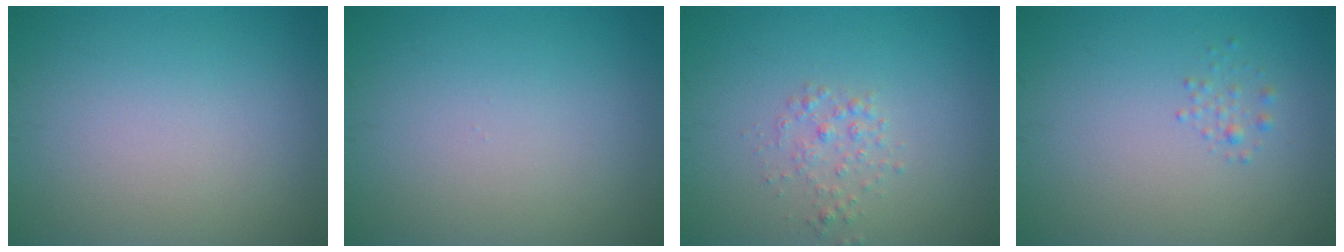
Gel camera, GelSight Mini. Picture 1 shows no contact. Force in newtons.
{"total": 0.0}
{"total": 1.5, "press": 1.5, "slide": 0.0}
{"total": 0.9, "press": 0.9, "slide": 0.1}